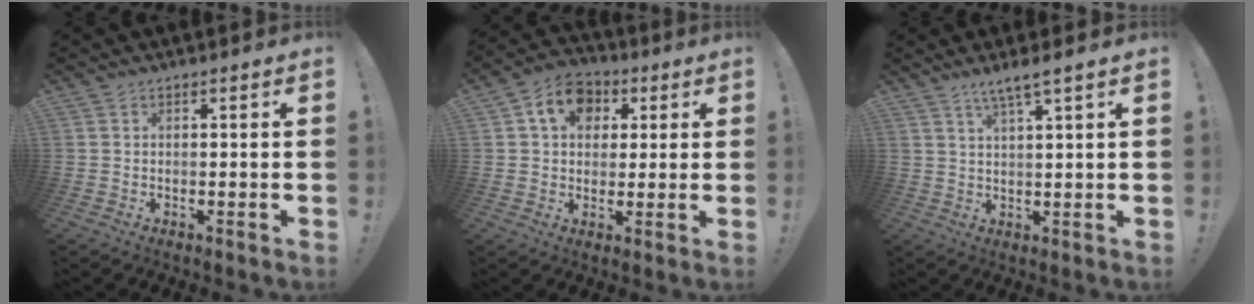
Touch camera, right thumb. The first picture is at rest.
{"total": 11.0, "force": [4.0, 8.7, 5.5], "torque": [-0.080, -0.004, 0.076]}
{"total": 4.4, "force": [3.0, -0.4, 3.3], "torque": [-0.065, -0.011, 0.049]}